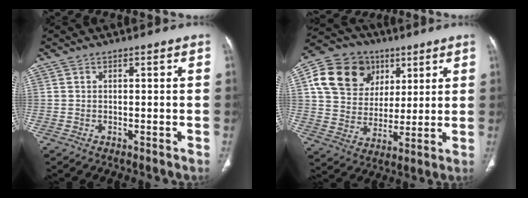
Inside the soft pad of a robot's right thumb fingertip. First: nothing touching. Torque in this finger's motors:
{"motor_torque": [-0.57, 0.60, 0.25, 0.14, 0.17]}